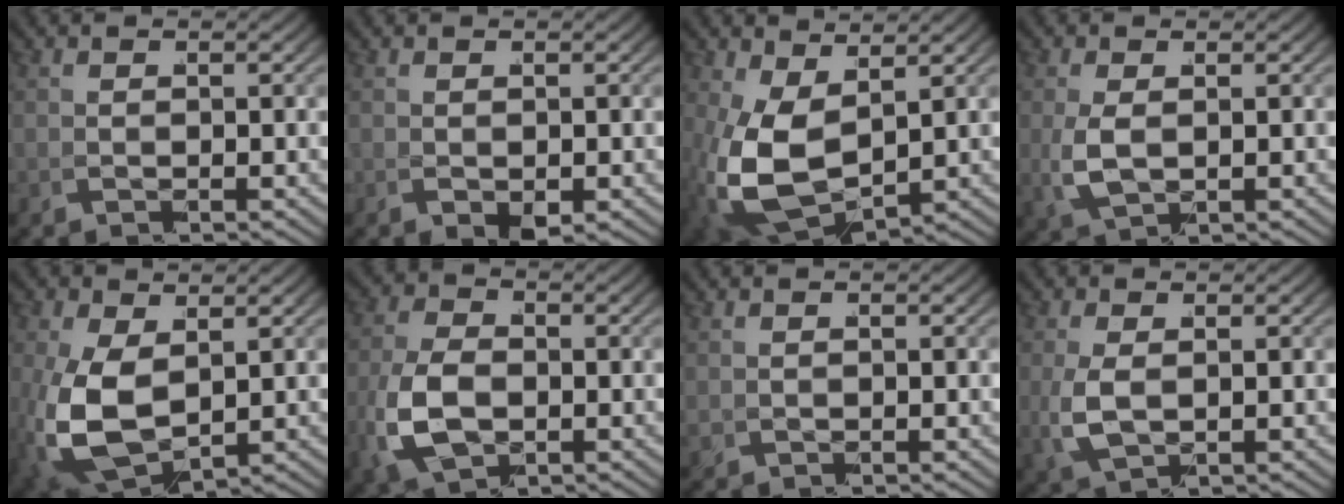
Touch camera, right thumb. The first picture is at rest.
{"total": 2.0, "force": [-0.2, 1.2, 1.5], "torque": [-0.033, -0.011, 0.005]}
{"total": 8.9, "force": [-0.6, 5.7, 6.9], "torque": [-0.195, -0.059, 0.028]}
{"total": 3.3, "force": [0.3, 2.0, 2.6], "torque": [-0.082, -0.011, 0.021]}
{"total": 8.7, "force": [-0.9, 5.7, 6.5], "torque": [-0.184, -0.050, 0.020]}
{"total": 6.6, "force": [-0.8, 4.4, 4.9], "torque": [-0.124, -0.020, 0.003]}
{"total": 0.8, "force": [0.0, 0.7, 0.3], "torque": [-0.017, -0.004, 0.007]}
{"total": 3.6, "force": [0.2, 2.2, 2.8], "torque": [-0.089, -0.012, 0.022]}